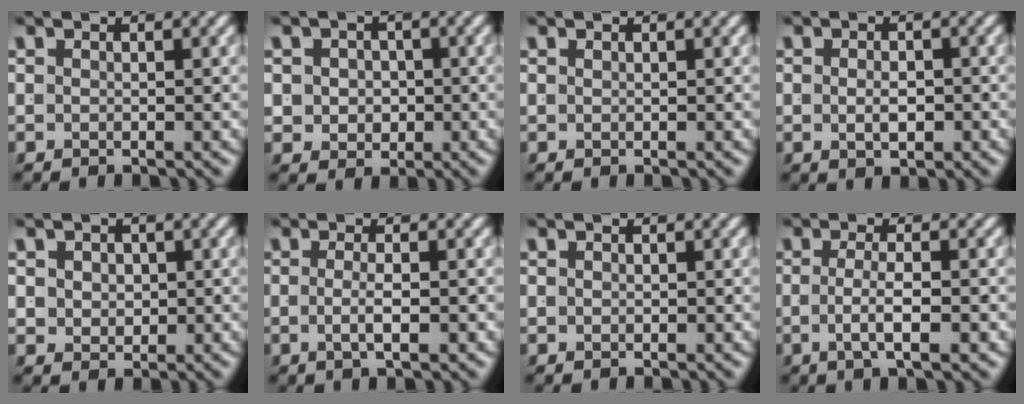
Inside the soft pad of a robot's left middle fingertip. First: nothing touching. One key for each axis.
{"total": 3.8, "fx": -0.3, "fy": 3.4, "fz": 1.7, "tx": -0.030, "ty": -0.013, "tz": 0.001}
{"total": 0.6, "fx": 0.2, "fy": -0.5, "fz": -0.1, "tx": 0.007, "ty": -0.002, "tz": 0.007}
{"total": 1.6, "fx": -0.5, "fy": 0.6, "fz": 1.4, "tx": -0.020, "ty": -0.006, "tz": -0.004}
{"total": 2.1, "fx": 0.5, "fy": 1.6, "fz": 1.1, "tx": -0.024, "ty": -0.013, "tz": 0.020}
{"total": 2.0, "fx": -1.0, "fy": -0.4, "fz": 1.7, "tx": -0.029, "ty": -0.009, "tz": -0.012}
{"total": 0.0}
{"total": 2.9, "fx": -1.1, "fy": -0.1, "fz": 2.6, "tx": -0.041, "ty": -0.009, "tz": -0.014}